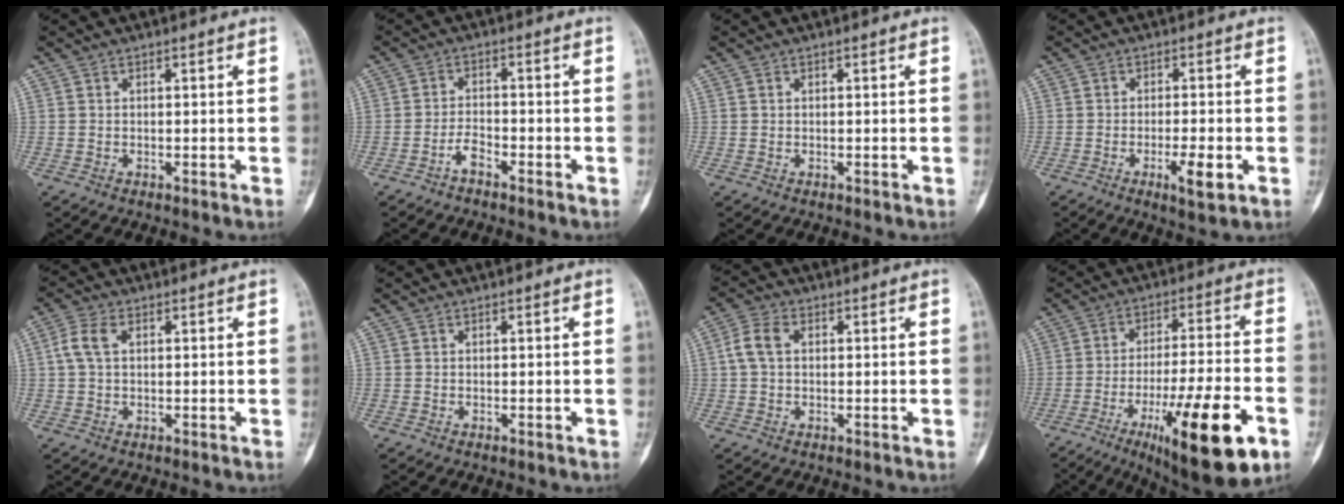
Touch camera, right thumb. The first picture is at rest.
{"total": 2.8, "force": [-2.1, 1.0, 1.6], "torque": [-0.029, 0.017, -0.042]}
{"total": 0.0}
{"total": 5.3, "force": [-2.0, 1.1, 4.7], "torque": [-0.078, -0.003, -0.031]}
{"total": 4.4, "force": [1.0, 2.6, 3.4], "torque": [-0.085, 0.013, 0.017]}
{"total": 0.0}
{"total": 4.9, "force": [0.8, 3.3, 3.6], "torque": [-0.081, 0.015, 0.012]}
{"total": 20.8, "force": [-9.1, 4.4, 18.2], "torque": [-0.277, 0.024, -0.137]}